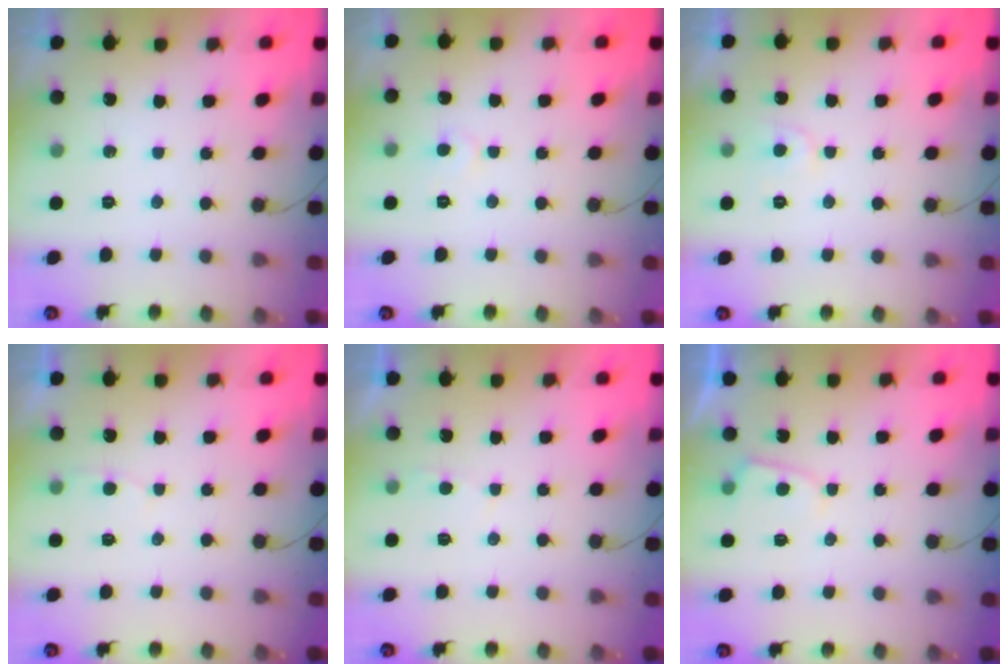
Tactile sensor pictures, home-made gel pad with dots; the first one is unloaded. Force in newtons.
{"total": 5.0, "press": 5.0, "slide": 0.5}
{"total": 6.4, "press": 6.4, "slide": 0.4}
{"total": 2.5, "press": 2.5, "slide": 0.3}
{"total": 2.5, "press": 2.5, "slide": 0.2}
{"total": 2.1, "press": 2.1, "slide": 0.3}